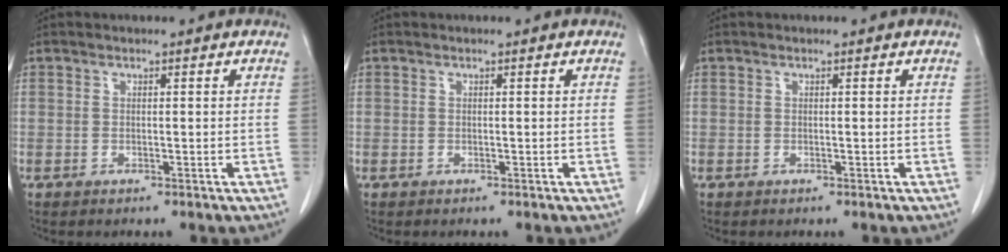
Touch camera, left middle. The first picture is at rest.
{"total": 0.0}
{"total": 0.0}